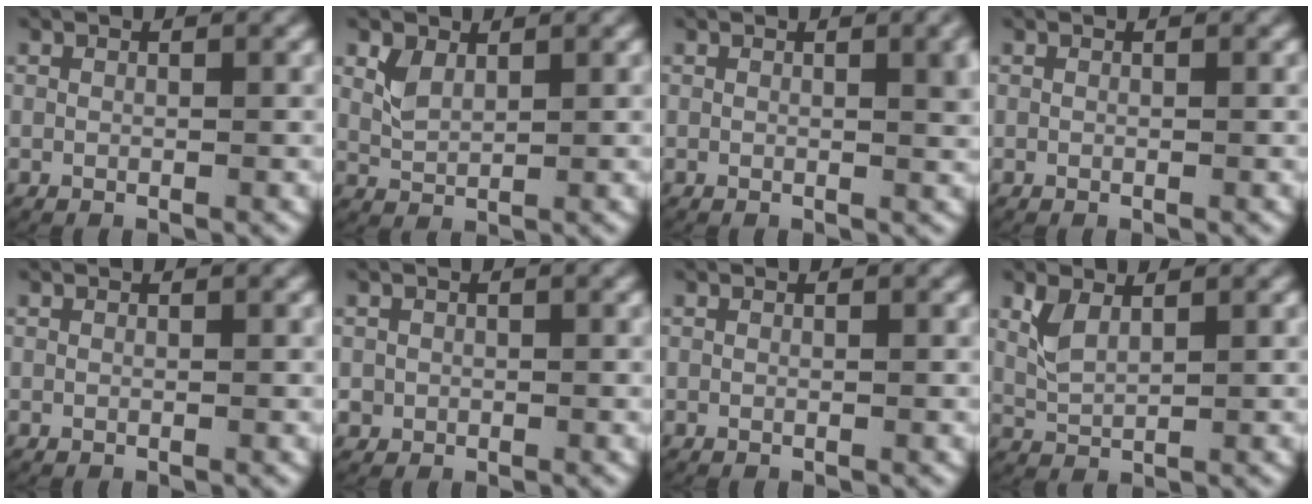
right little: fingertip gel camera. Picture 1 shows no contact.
{"total": 1.9, "force": [0.9, 1.2, 1.2], "torque": [-0.032, -0.005, 0.024]}
{"total": 2.3, "force": [0.7, 0.6, 2.1], "torque": [-0.015, 0.001, 0.012]}
{"total": 0.0}
{"total": 0.0}
{"total": 1.9, "force": [-0.3, 1.8, 0.3], "torque": [-0.021, -0.011, 0.000]}
{"total": 0.0}
{"total": 2.5, "force": [1.2, 1.5, 1.7], "torque": [-0.047, -0.004, 0.029]}